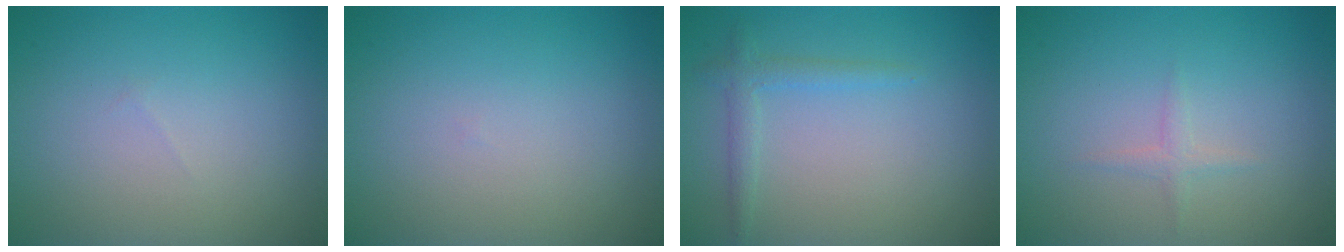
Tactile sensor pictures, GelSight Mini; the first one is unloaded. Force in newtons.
{"total": 0.0}
{"total": 1.6, "press": 1.6, "slide": 0.1}
{"total": 0.9, "press": 0.9, "slide": 0.0}